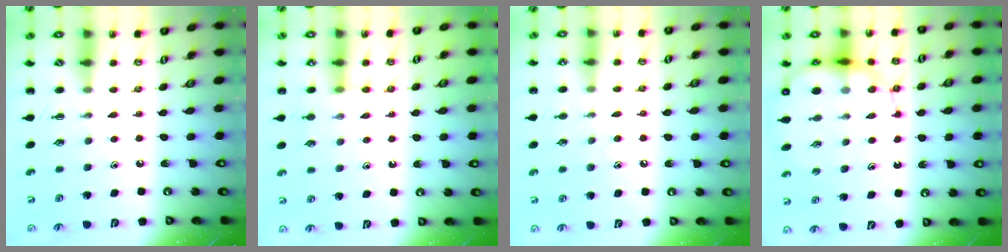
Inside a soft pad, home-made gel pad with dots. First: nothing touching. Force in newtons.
{"total": 5.5, "press": 5.3, "slide": 1.4}
{"total": 6.6, "press": 6.4, "slide": 1.8}
{"total": 11.9, "press": 11.5, "slide": 3.3}